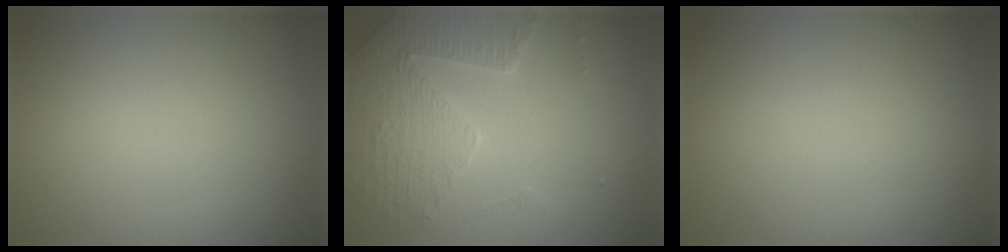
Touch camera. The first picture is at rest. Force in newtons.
{"total": 3.7, "press": 3.6, "slide": 0.8}
{"total": 0.0}